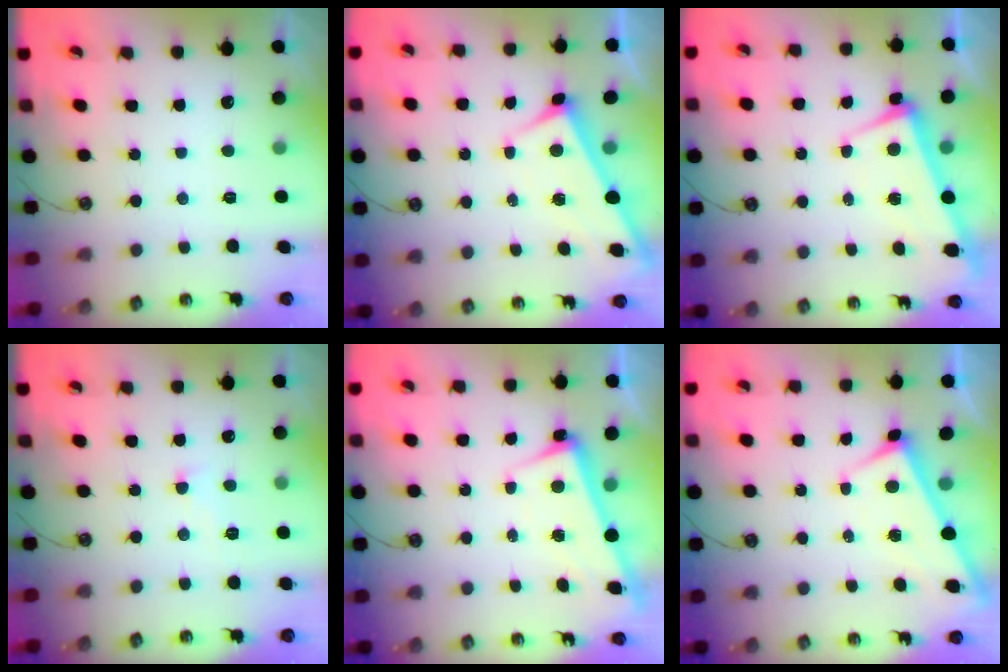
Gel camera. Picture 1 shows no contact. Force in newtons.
{"total": 3.1, "press": 3.1, "slide": 0.1}
{"total": 4.0, "press": 3.9, "slide": 1.0}
{"total": 3.1, "press": 3.1, "slide": 0.6}
{"total": 2.6, "press": 2.3, "slide": 1.1}
{"total": 2.7, "press": 2.7, "slide": 0.3}